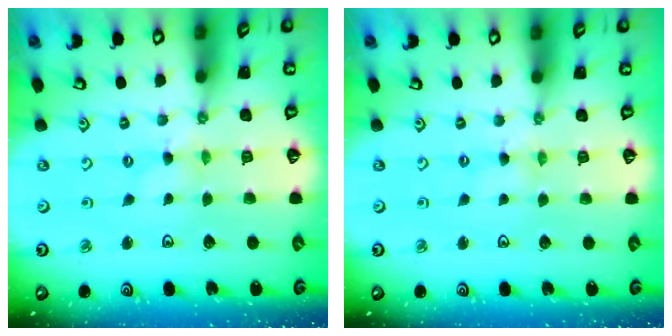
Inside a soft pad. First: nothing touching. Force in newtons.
{"total": 0.0}